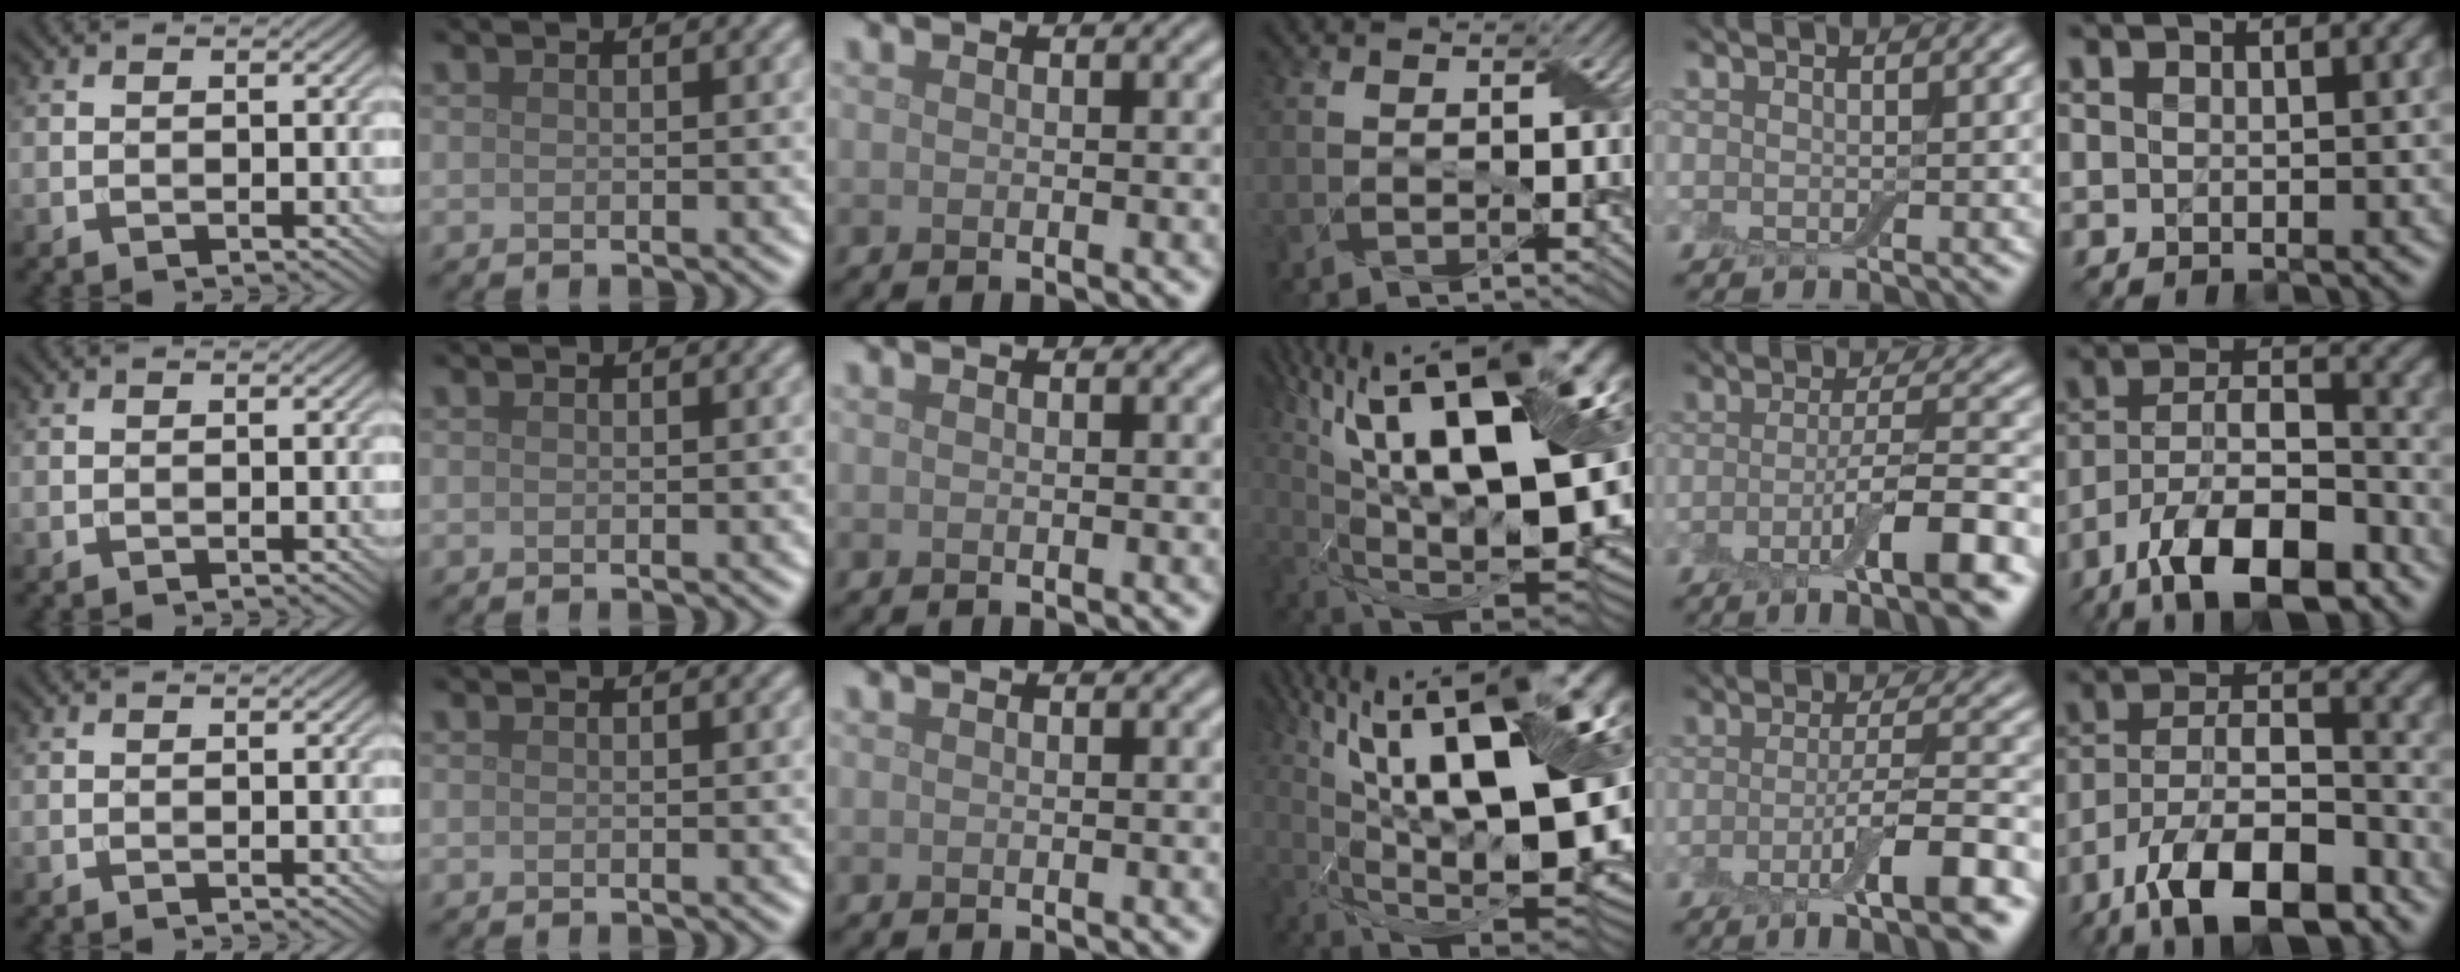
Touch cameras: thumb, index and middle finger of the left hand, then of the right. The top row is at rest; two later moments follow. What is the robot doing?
{"motion": "wrap", "object": "adhesive wrap"}